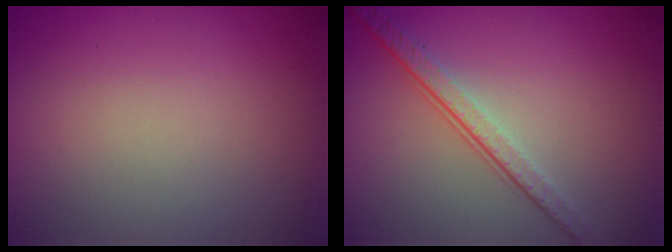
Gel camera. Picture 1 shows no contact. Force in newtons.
{"total": 3.9, "press": 2.7, "slide": 2.8}